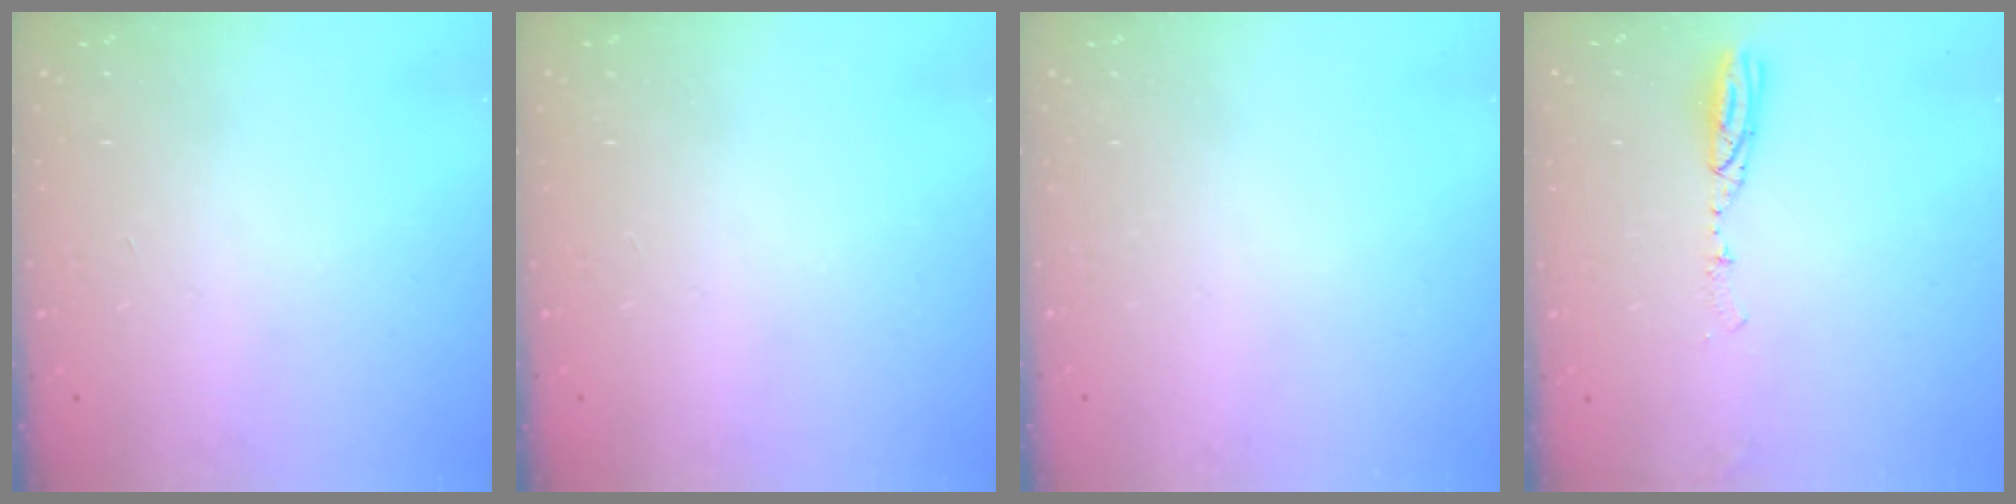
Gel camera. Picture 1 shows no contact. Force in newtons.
{"total": 0.0}
{"total": 0.0}
{"total": 4.7, "press": 4.7, "slide": 0.4}